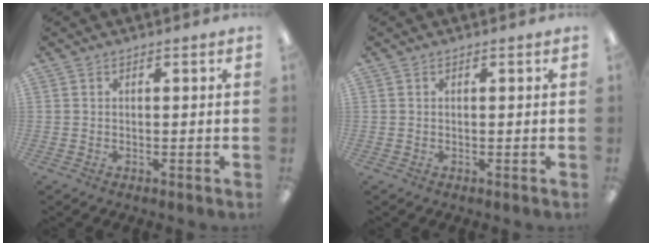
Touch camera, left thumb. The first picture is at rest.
{"total": 0.0}